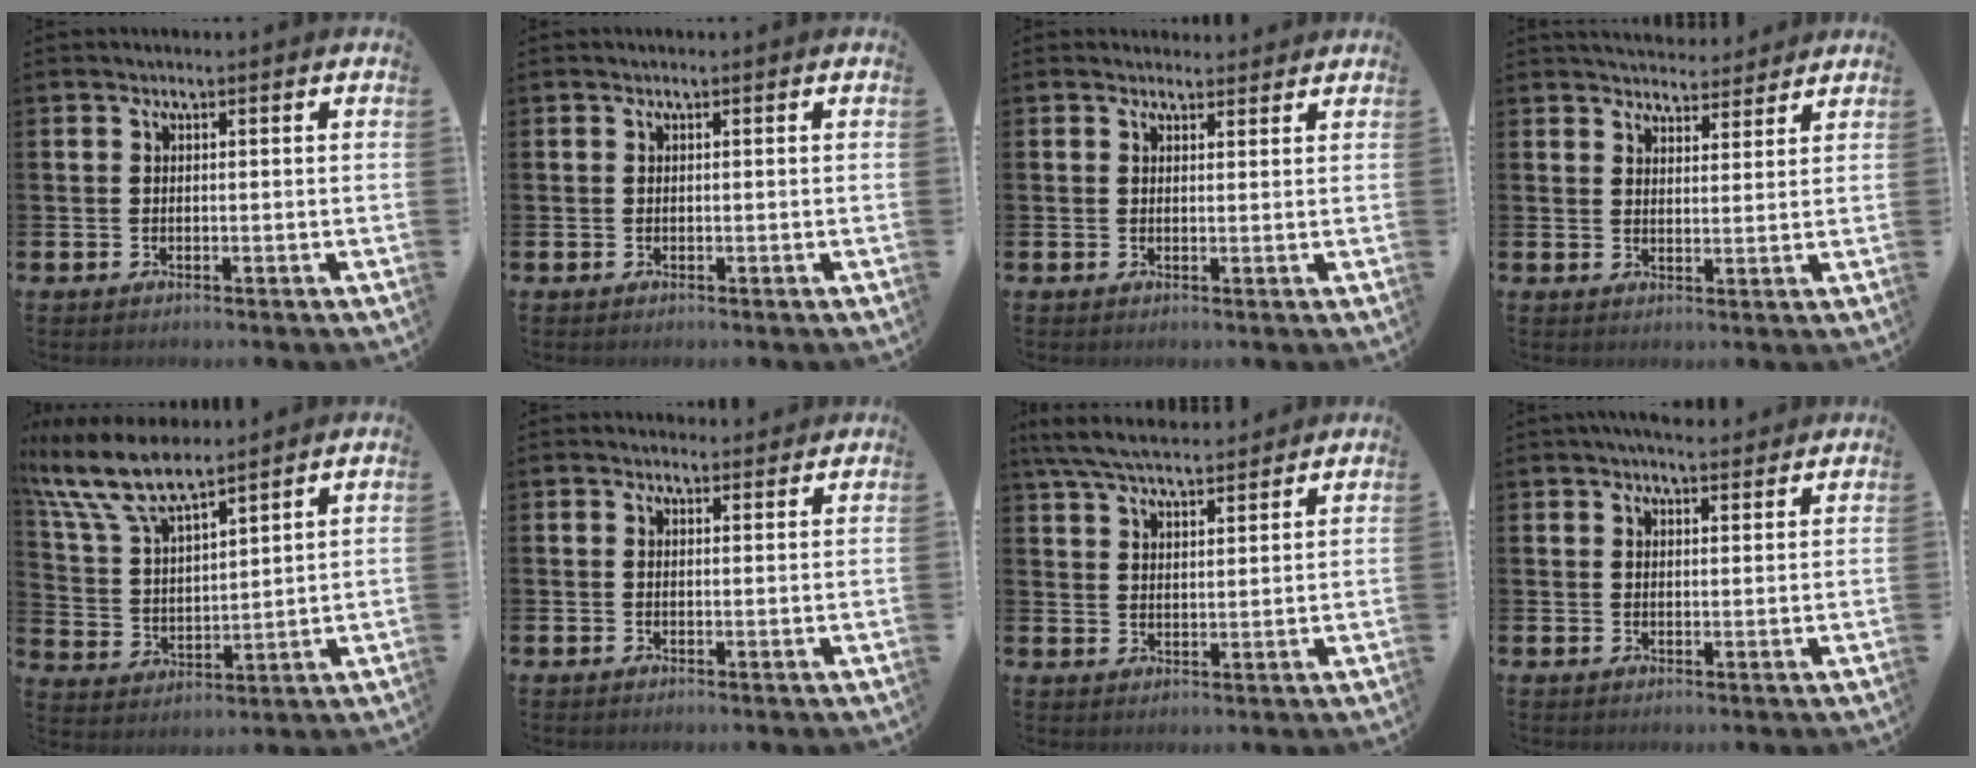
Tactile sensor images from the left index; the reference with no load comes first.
{"total": 0.0}
{"total": 1.7, "force": [1.6, 0.6, -0.1], "torque": [0.010, -0.006, 0.027]}
{"total": 4.3, "force": [4.2, 0.9, -0.3], "torque": [0.008, -0.028, 0.074]}
{"total": 9.5, "force": [8.3, 2.3, 4.1], "torque": [-0.113, -0.032, 0.150]}
{"total": 1.4, "force": [1.3, 0.4, 0.1], "torque": [0.011, -0.004, 0.020]}
{"total": 6.4, "force": [6.0, 0.9, 1.8], "torque": [-0.057, -0.025, 0.111]}
{"total": 3.7, "force": [3.5, 0.8, 0.7], "torque": [-0.005, -0.017, 0.062]}